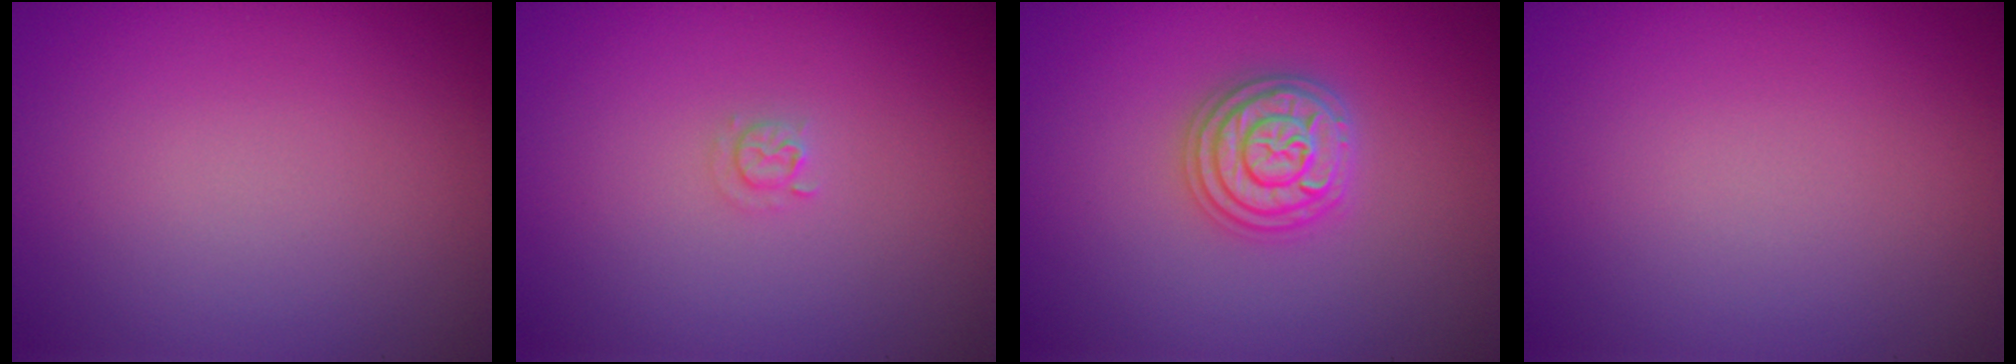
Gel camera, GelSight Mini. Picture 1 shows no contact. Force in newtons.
{"total": 0.9, "press": 0.9, "slide": 0.1}
{"total": 3.6, "press": 3.6, "slide": 0.4}
{"total": 0.0}